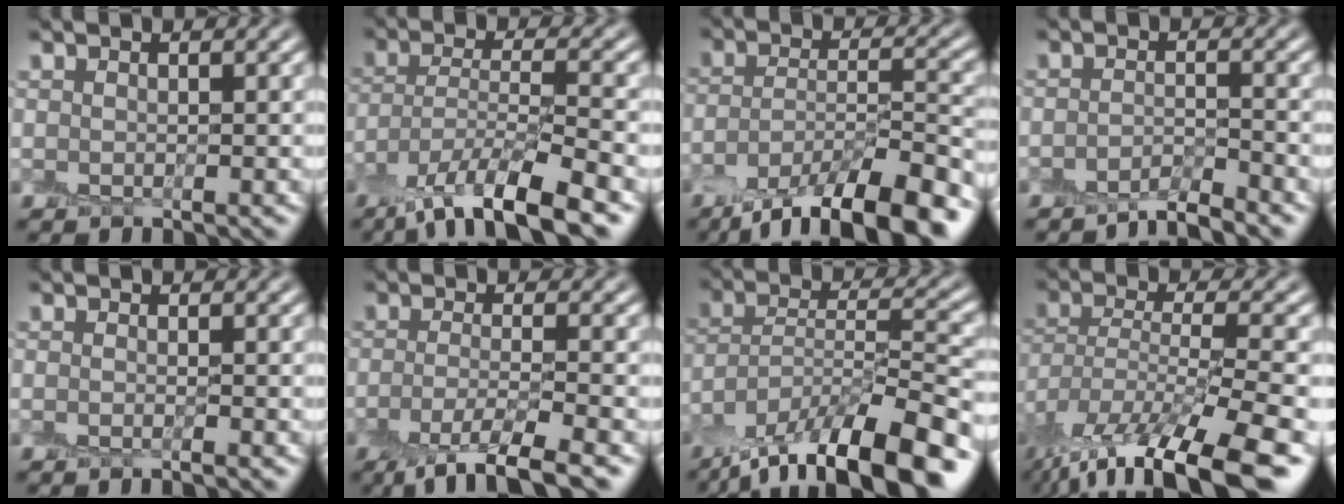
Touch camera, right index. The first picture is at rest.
{"total": 9.3, "force": [-6.5, 2.5, 6.1], "torque": [-0.105, -0.006, -0.125]}
{"total": 11.2, "force": [-7.9, 3.6, 7.2], "torque": [-0.121, -0.003, -0.138]}
{"total": 2.8, "force": [-2.4, 0.5, 1.5], "torque": [-0.014, 0.003, -0.053]}
{"total": 1.2, "force": [-0.6, 0.4, 1.0], "torque": [-0.008, -0.006, -0.012]}
{"total": 5.6, "force": [-3.2, 1.3, 4.4], "torque": [-0.071, -0.009, -0.063]}
{"total": 14.2, "force": [-10.6, 4.1, 8.4], "torque": [-0.158, 0.006, -0.176]}
{"total": 14.6, "force": [-10.1, 4.2, 9.7], "torque": [-0.205, -0.020, -0.158]}